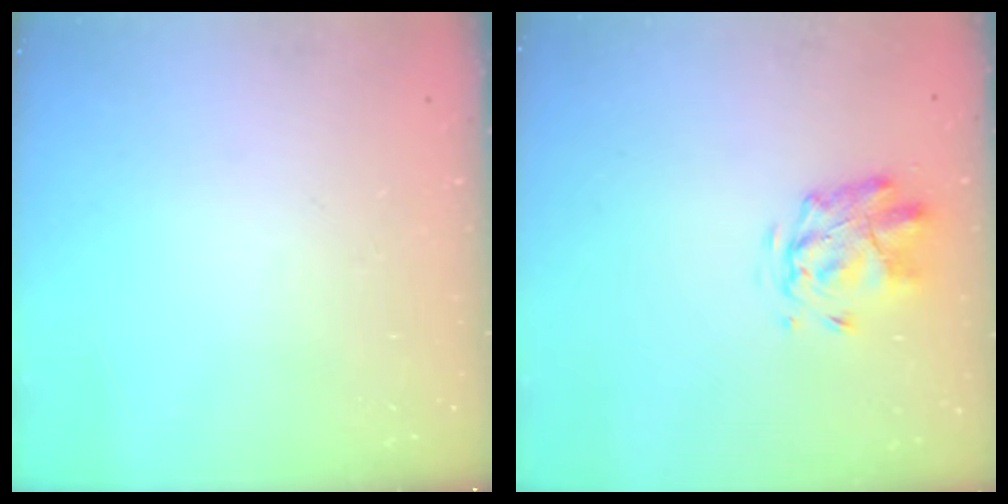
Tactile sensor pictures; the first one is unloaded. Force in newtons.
{"total": 2.8, "press": 2.4, "slide": 1.4}